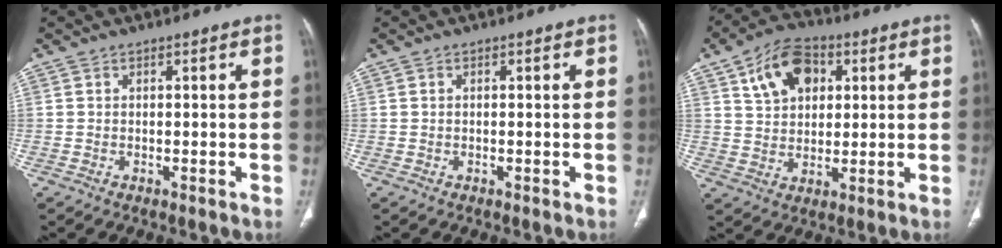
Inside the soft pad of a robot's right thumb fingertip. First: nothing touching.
{"total": 0.0}
{"total": 11.6, "force": [4.5, 7.7, 7.4], "torque": [-0.098, -0.002, 0.076]}